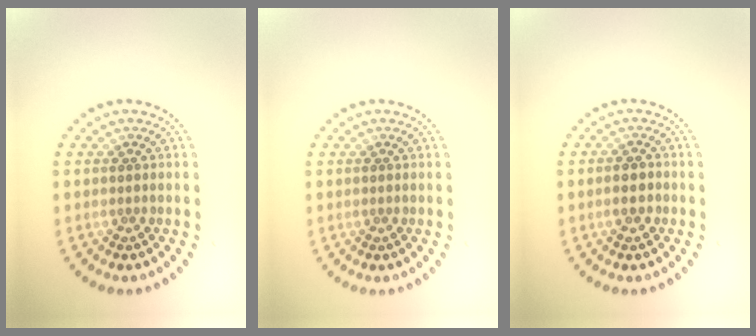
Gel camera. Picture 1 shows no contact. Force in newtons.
{"total": 0.0}
{"total": 2.0, "press": 1.9, "slide": 0.5}